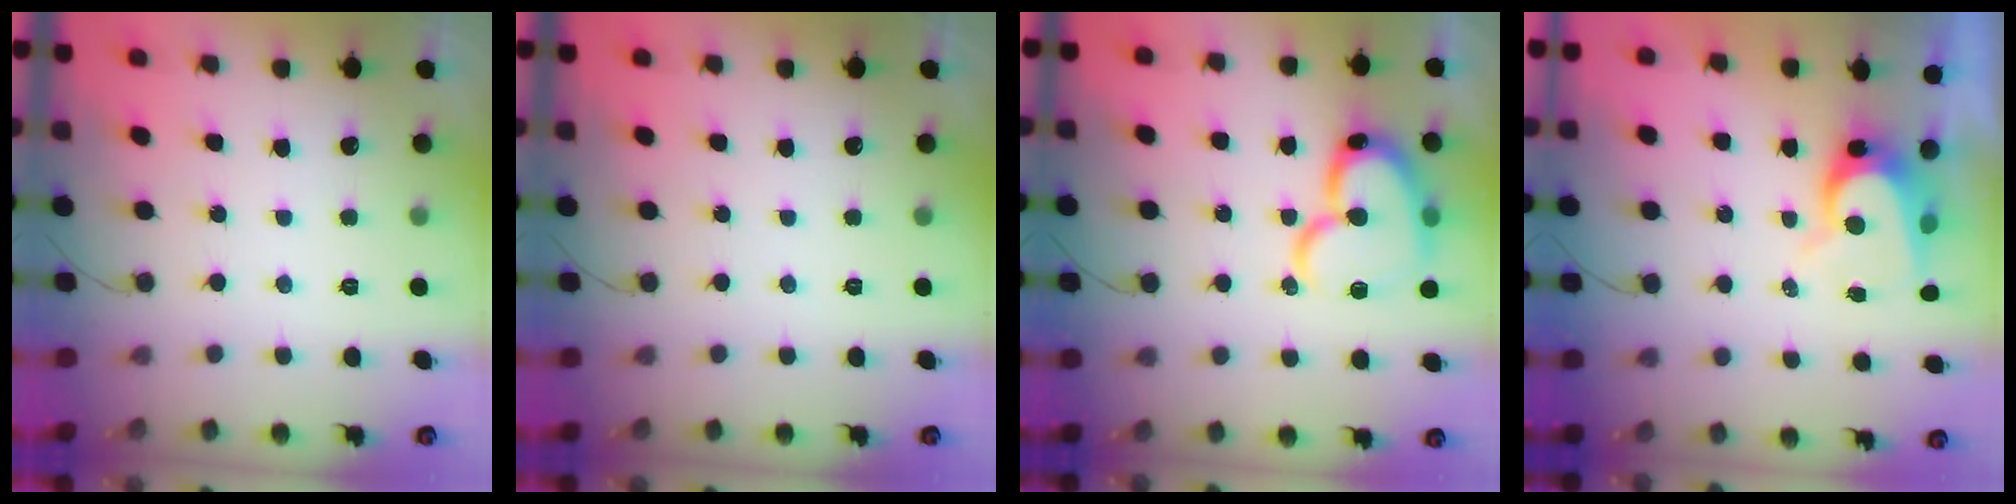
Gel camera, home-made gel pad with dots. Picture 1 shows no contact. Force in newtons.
{"total": 0.0}
{"total": 19.2, "press": 19.1, "slide": 2.0}
{"total": 8.3, "press": 8.2, "slide": 0.6}